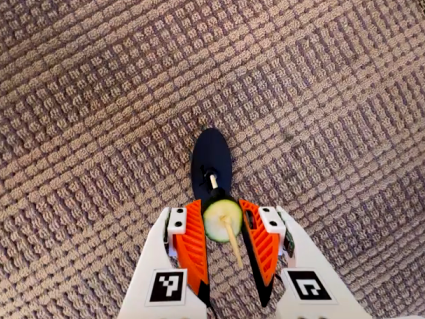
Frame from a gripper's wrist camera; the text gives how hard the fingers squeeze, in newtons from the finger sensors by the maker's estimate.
{"total": 11.4, "left": 11.0, "right": 11.8}